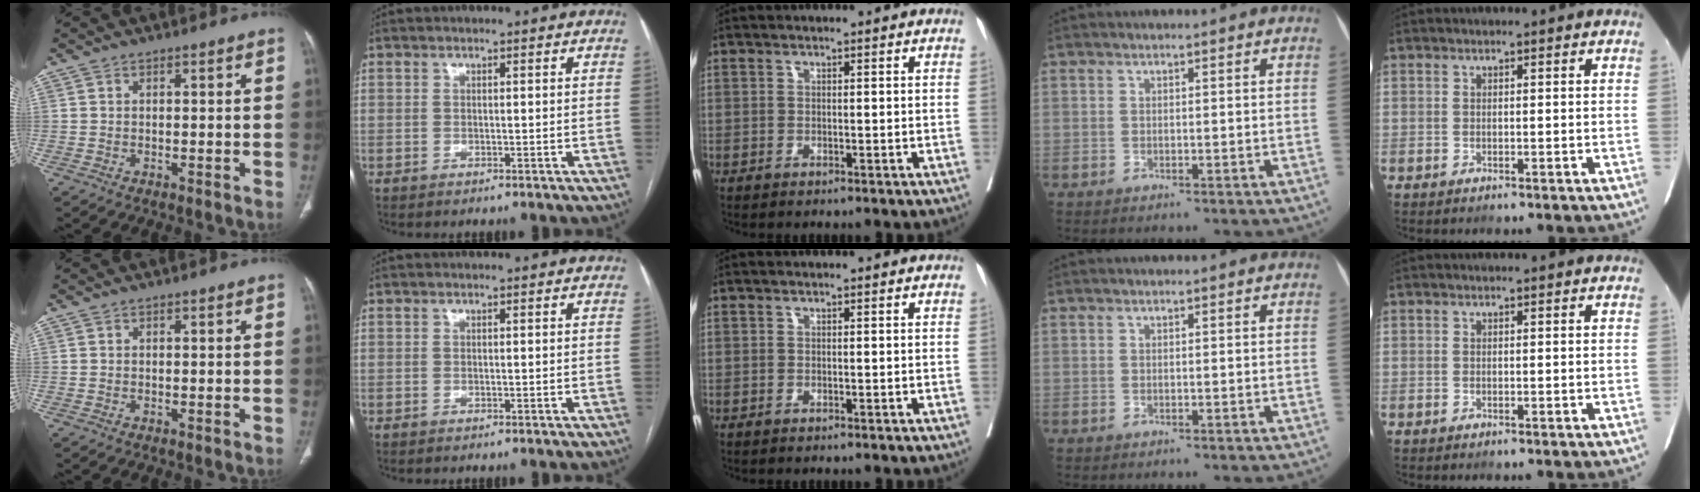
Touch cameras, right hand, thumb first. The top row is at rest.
{}